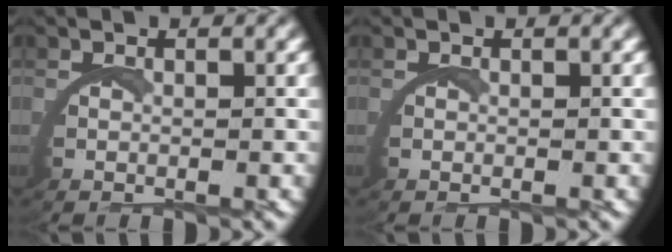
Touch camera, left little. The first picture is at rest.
{"total": 0.0}